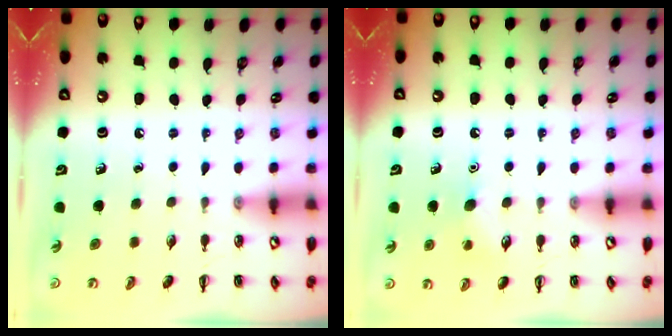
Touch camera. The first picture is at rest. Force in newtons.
{"total": 8.6, "press": 8.3, "slide": 2.1}